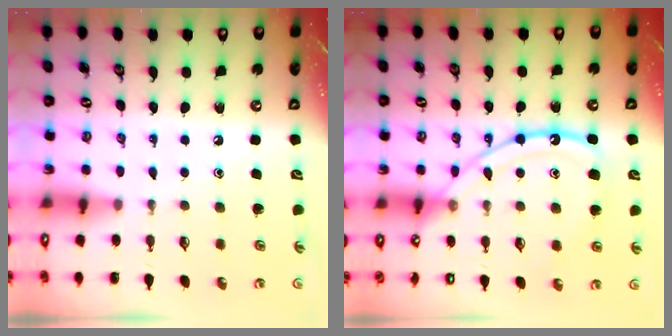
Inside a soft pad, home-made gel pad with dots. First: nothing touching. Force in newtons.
{"total": 14.3, "press": 14.2, "slide": 1.3}